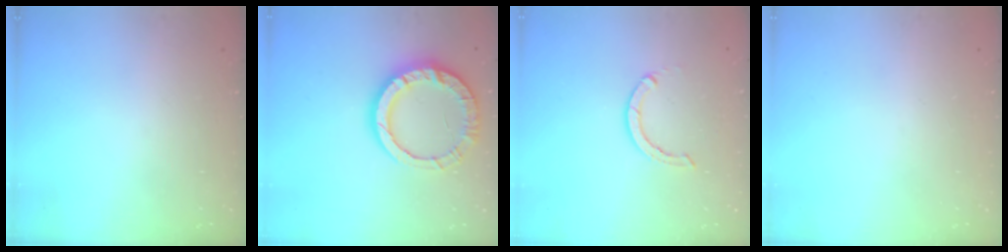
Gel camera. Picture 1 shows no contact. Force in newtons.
{"total": 14.3, "press": 14.2, "slide": 1.7}
{"total": 2.9, "press": 2.9, "slide": 0.1}
{"total": 0.0}